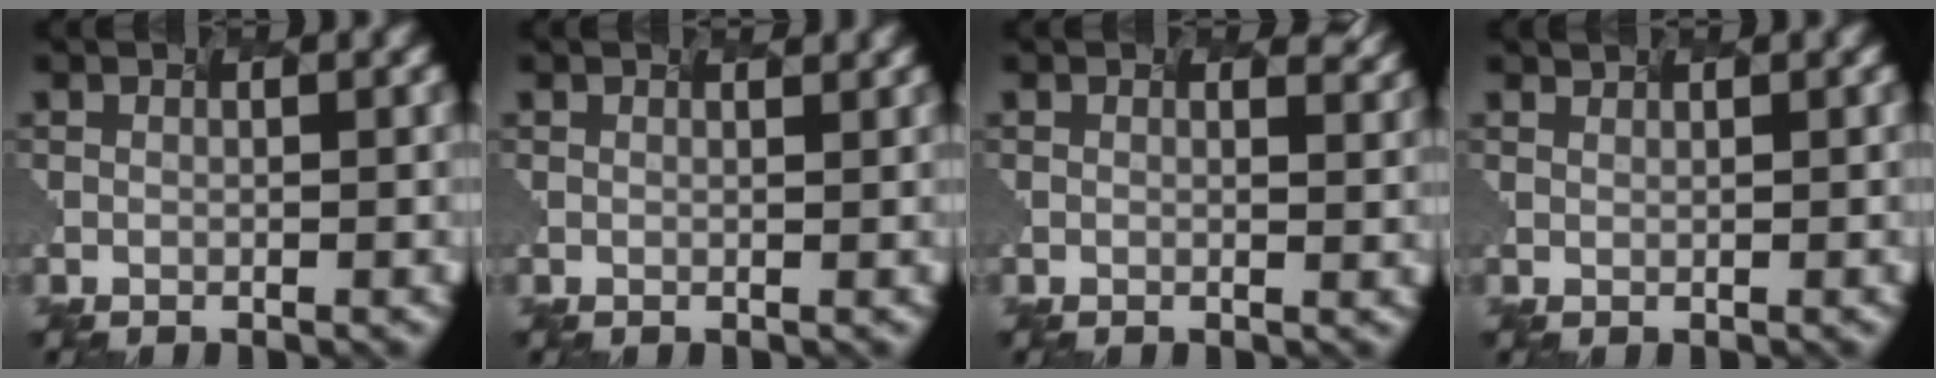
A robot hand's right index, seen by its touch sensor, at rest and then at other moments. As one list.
[{"total": 1.3, "force": [1.2, 0.5, 0.1], "torque": [0.009, 0.001, 0.002]}, {"total": 2.4, "force": [2.2, 0.9, 0.4], "torque": [0.005, 0.001, 0.015]}, {"total": 1.3, "force": [1.3, 0.1, -0.1], "torque": [-0.005, -0.006, 0.021]}]